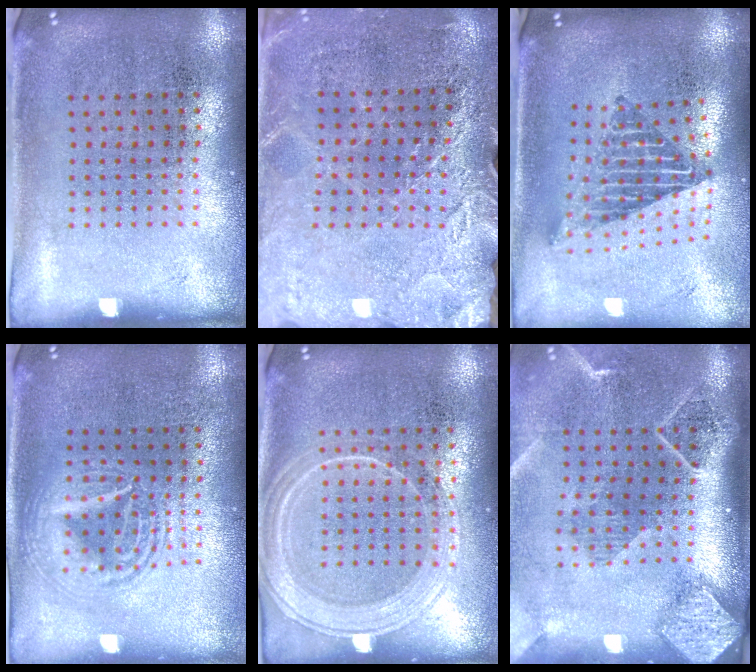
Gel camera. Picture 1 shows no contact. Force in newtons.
{"total": 2.8, "press": 2.7, "slide": 0.6}
{"total": 2.2, "press": 1.6, "slide": 1.5}
{"total": 2.9, "press": 2.9, "slide": 0.3}
{"total": 1.9, "press": 1.8, "slide": 0.5}
{"total": 2.7, "press": 2.1, "slide": 1.7}